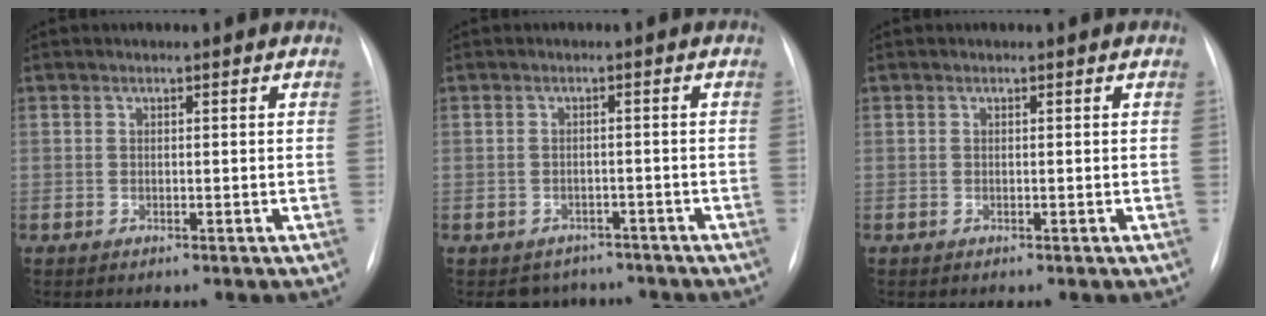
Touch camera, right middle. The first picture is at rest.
{"total": 4.5, "force": [-3.8, 2.4, -0.2], "torque": [0.007, 0.013, -0.050]}
{"total": 0.0}